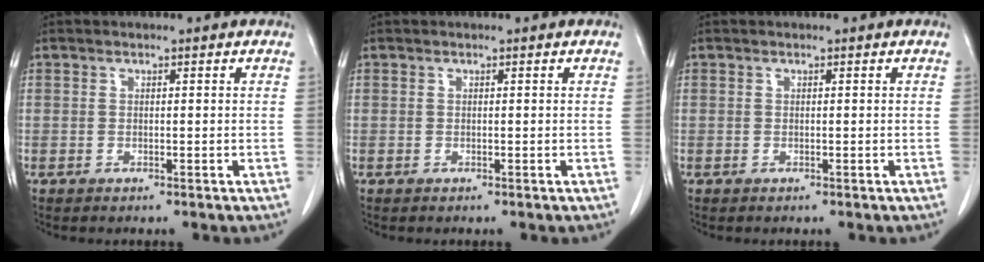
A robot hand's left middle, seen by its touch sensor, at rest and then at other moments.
{"total": 0.0}
{"total": 0.0}